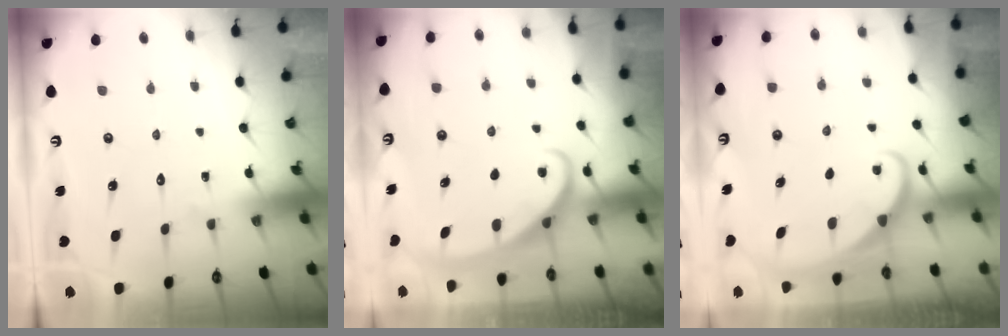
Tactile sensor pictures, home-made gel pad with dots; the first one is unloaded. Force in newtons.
{"total": 2.8, "press": 2.8, "slide": 0.4}
{"total": 1.5, "press": 1.5, "slide": 0.1}